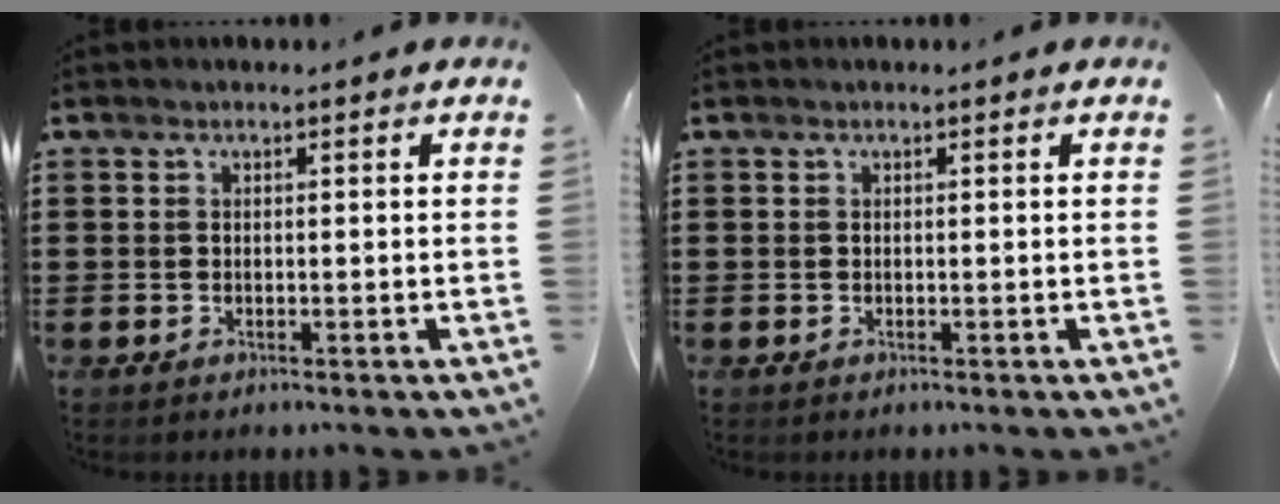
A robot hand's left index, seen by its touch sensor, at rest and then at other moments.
{"total": 0.0}